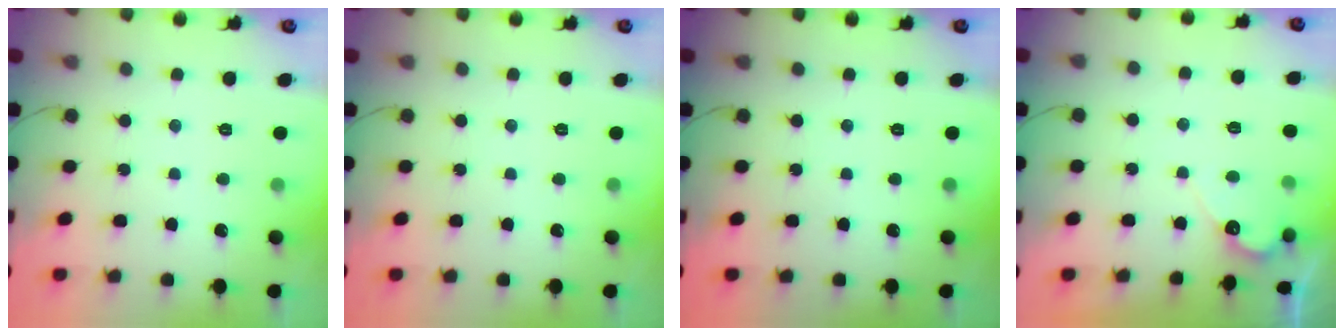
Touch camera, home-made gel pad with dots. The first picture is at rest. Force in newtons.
{"total": 0.0}
{"total": 0.0}
{"total": 4.7, "press": 4.7, "slide": 0.1}